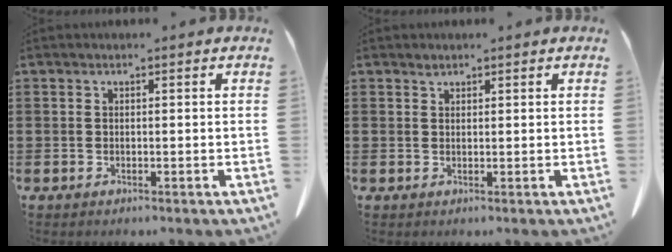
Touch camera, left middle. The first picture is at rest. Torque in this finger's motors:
{"motor_torque": [1.23, 0.91, 0.02, 0.02]}